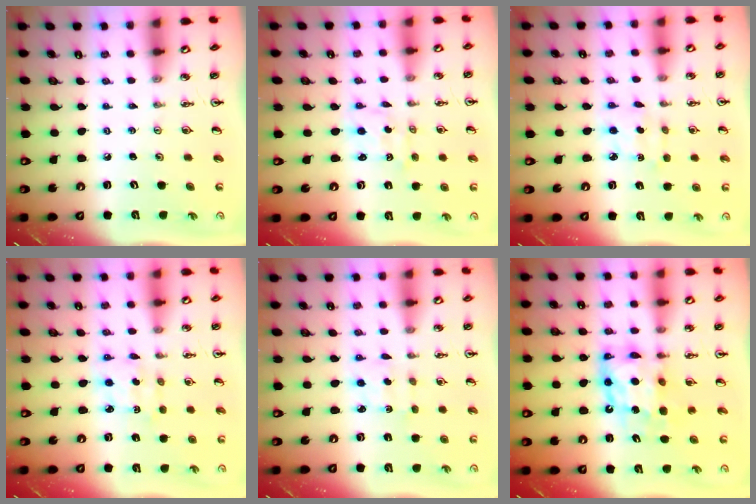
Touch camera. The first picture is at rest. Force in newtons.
{"total": 1.0, "press": 0.9, "slide": 0.5}
{"total": 2.8, "press": 2.8, "slide": 0.4}
{"total": 2.9, "press": 2.9, "slide": 0.2}
{"total": 1.8, "press": 1.6, "slide": 0.7}
{"total": 9.8, "press": 9.8, "slide": 0.9}